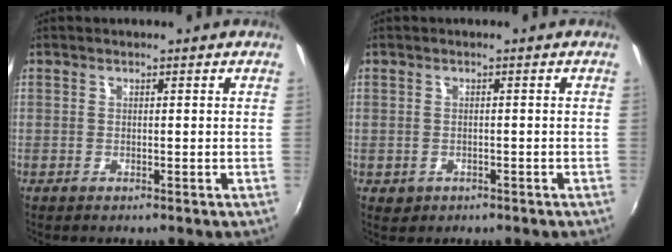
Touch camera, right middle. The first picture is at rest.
{"total": 2.4, "force": [-0.7, 2.1, 0.8], "torque": [-0.023, -0.002, -0.003]}